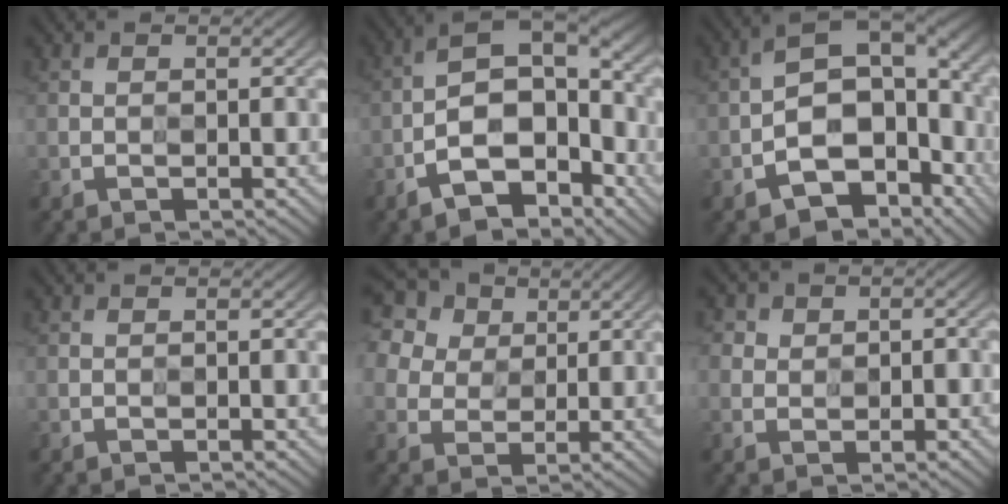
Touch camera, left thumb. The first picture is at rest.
{"total": 11.3, "force": [-4.9, 5.7, 8.5], "torque": [-0.133, 0.004, -0.090]}
{"total": 9.5, "force": [-3.9, 5.8, 6.5], "torque": [-0.094, -0.005, -0.068]}
{"total": 0.0}
{"total": 16.1, "force": [9.5, 11.2, 6.5], "torque": [-0.225, 0.050, 0.189]}
{"total": 2.5, "force": [1.0, 2.3, 0.1], "torque": [-0.014, 0.008, 0.018]}